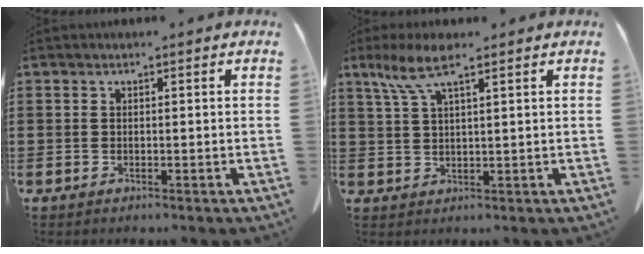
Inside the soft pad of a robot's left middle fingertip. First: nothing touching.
{"total": 5.8, "force": [3.5, 1.0, 4.5], "torque": [-0.096, 0.000, 0.062]}